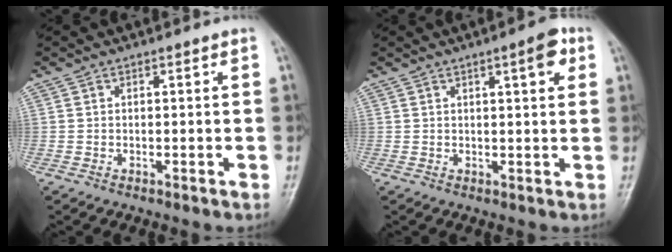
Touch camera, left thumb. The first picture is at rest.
{"total": 4.7, "force": [2.1, 1.2, 4.0], "torque": [-0.047, -0.004, 0.026]}